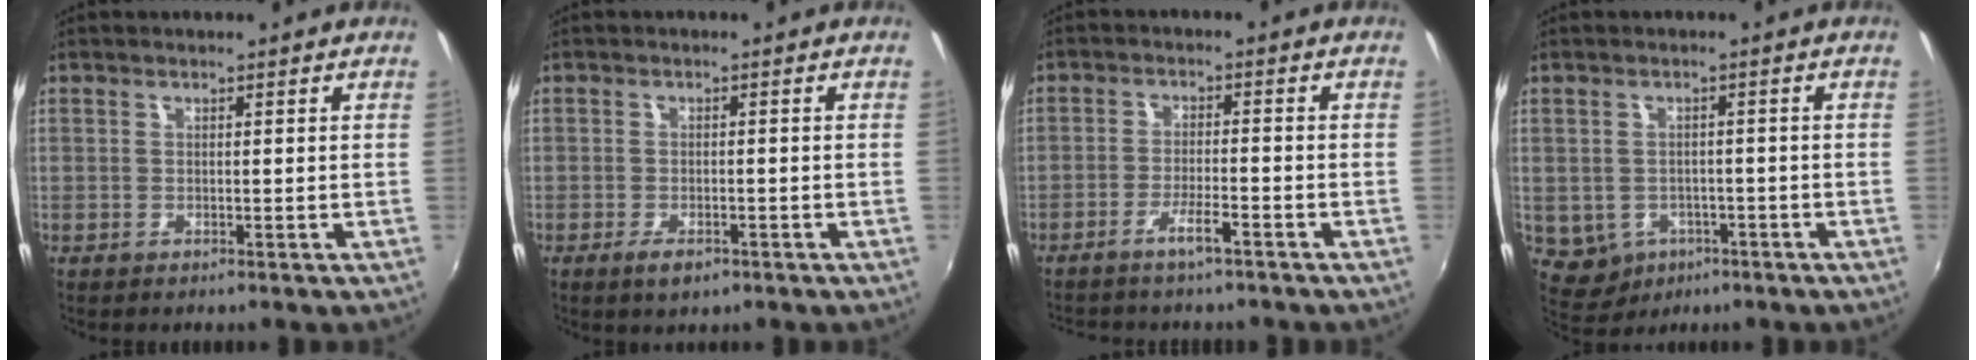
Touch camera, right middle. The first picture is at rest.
{"total": 3.3, "force": [-1.9, 1.5, 2.1], "torque": [-0.050, -0.008, -0.033]}
{"total": 3.7, "force": [-3.0, 0.4, 2.2], "torque": [-0.058, 0.004, -0.054]}
{"total": 6.7, "force": [-2.6, 5.7, 2.4], "torque": [-0.068, -0.006, -0.019]}